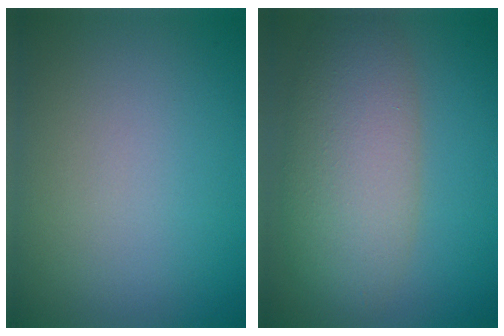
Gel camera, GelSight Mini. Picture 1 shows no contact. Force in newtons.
{"total": 7.3, "press": 7.3, "slide": 0.2}